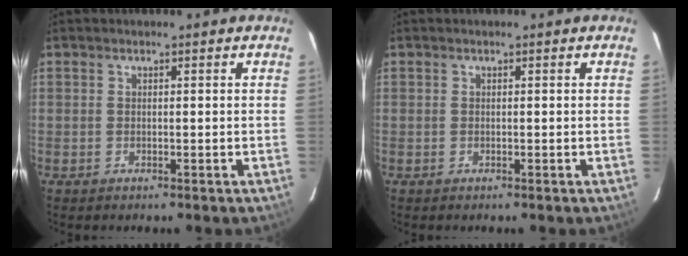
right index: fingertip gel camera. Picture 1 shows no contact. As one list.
[{"total": 0.0}]